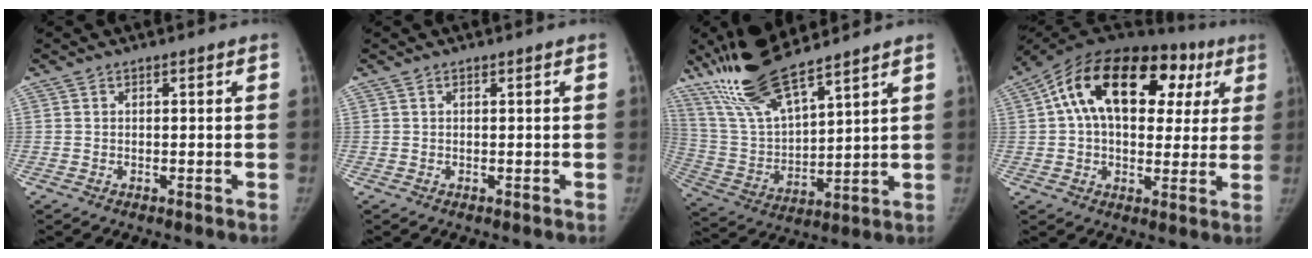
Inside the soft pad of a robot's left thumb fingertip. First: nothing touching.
{"total": 0.0}
{"total": 16.0, "force": [12.8, 2.9, 9.1], "torque": [-0.172, -0.057, 0.265]}
{"total": 24.6, "force": [7.9, 14.9, 17.8], "torque": [-0.257, 0.045, 0.118]}